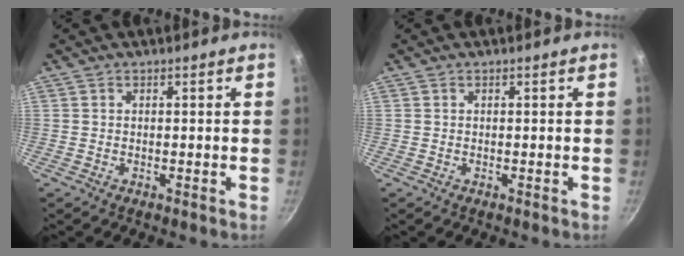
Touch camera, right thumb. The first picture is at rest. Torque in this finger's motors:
{"motor_torque": [0.00, 0.00, 0.05, 0.02, 0.00]}